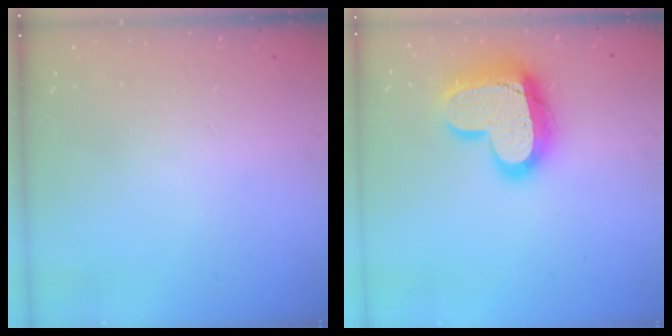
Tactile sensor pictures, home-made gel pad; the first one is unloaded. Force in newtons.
{"total": 19.3, "press": 19.2, "slide": 1.6}